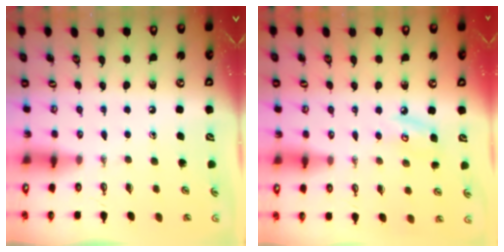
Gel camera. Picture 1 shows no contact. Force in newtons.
{"total": 7.6, "press": 7.5, "slide": 0.9}